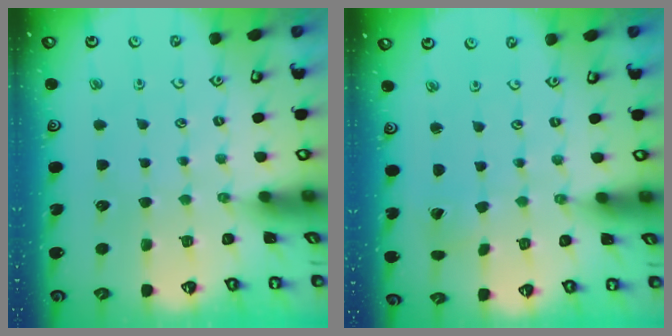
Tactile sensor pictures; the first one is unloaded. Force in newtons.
{"total": 1.5, "press": 1.5, "slide": 0.1}